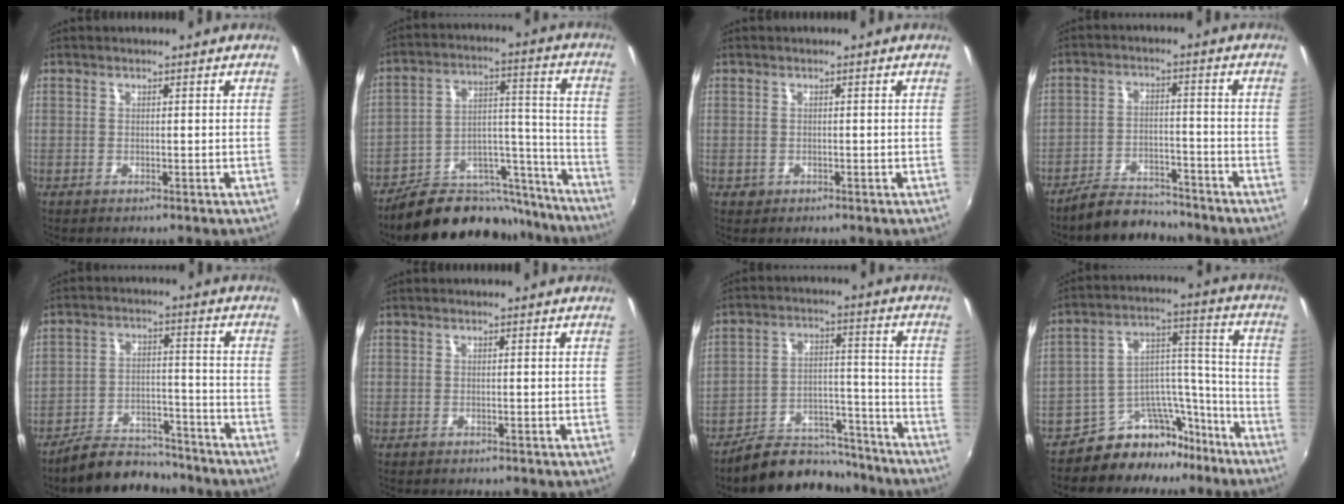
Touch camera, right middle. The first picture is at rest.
{"total": 21.1, "force": [-18.4, 7.8, 6.9], "torque": [-0.103, 0.054, -0.254]}
{"total": 0.9, "force": [-0.4, 0.8, 0.2], "torque": [-0.003, -0.003, -0.004]}
{"total": 8.2, "force": [-7.6, 2.4, 1.9], "torque": [-0.057, 0.008, -0.115]}
{"total": 10.8, "force": [-9.9, 3.4, 2.7], "torque": [-0.068, 0.014, -0.145]}
{"total": 0.9, "force": [-0.8, 0.2, 0.2], "torque": [-0.007, -0.002, -0.013]}
{"total": 14.3, "force": [-12.9, 5.1, 3.4], "torque": [-0.067, 0.035, -0.183]}
{"total": 12.9, "force": [-10.7, 6.4, 3.3], "torque": [-0.044, 0.071, -0.156]}